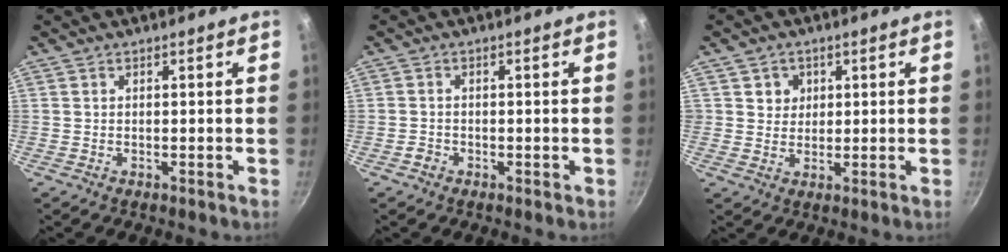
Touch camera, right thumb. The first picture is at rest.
{"total": 1.5, "force": [-0.9, 1.2, 0.4], "torque": [-0.005, 0.007, -0.014]}
{"total": 3.8, "force": [1.3, 3.5, 0.6], "torque": [0.020, 0.002, 0.020]}